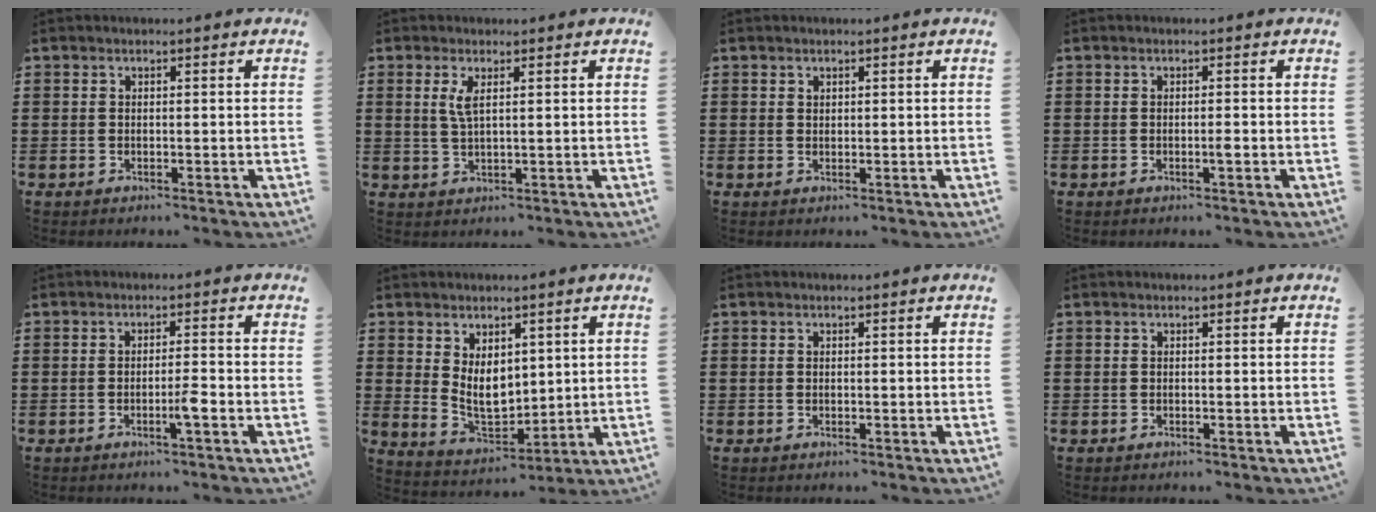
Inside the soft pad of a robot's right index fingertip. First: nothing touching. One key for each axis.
{"total": 2.7, "fx": 1.0, "fy": 0.7, "fz": 2.4, "tx": -0.051, "ty": 0.003, "tz": 0.016}
{"total": 0.7, "fx": 0.5, "fy": 0.5, "fz": 0.1, "tx": -0.003, "ty": 0.001, "tz": 0.011}
{"total": 1.0, "fx": -0.4, "fy": 0.0, "fz": 0.9, "tx": -0.015, "ty": -0.003, "tz": -0.007}
{"total": 3.1, "fx": -1.4, "fy": 0.0, "fz": 2.8, "tx": -0.047, "ty": -0.002, "tz": -0.026}
{"total": 6.5, "fx": 2.2, "fy": 4.5, "fz": 4.2, "tx": -0.083, "ty": -0.005, "tz": 0.040}
{"total": 0.0}
{"total": 0.0}